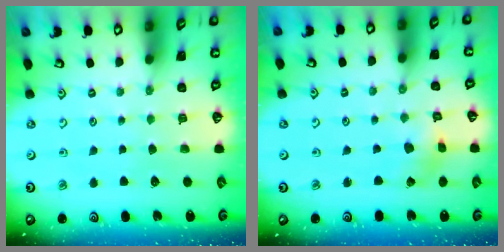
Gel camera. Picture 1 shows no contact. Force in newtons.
{"total": 2.8, "press": 2.7, "slide": 0.4}